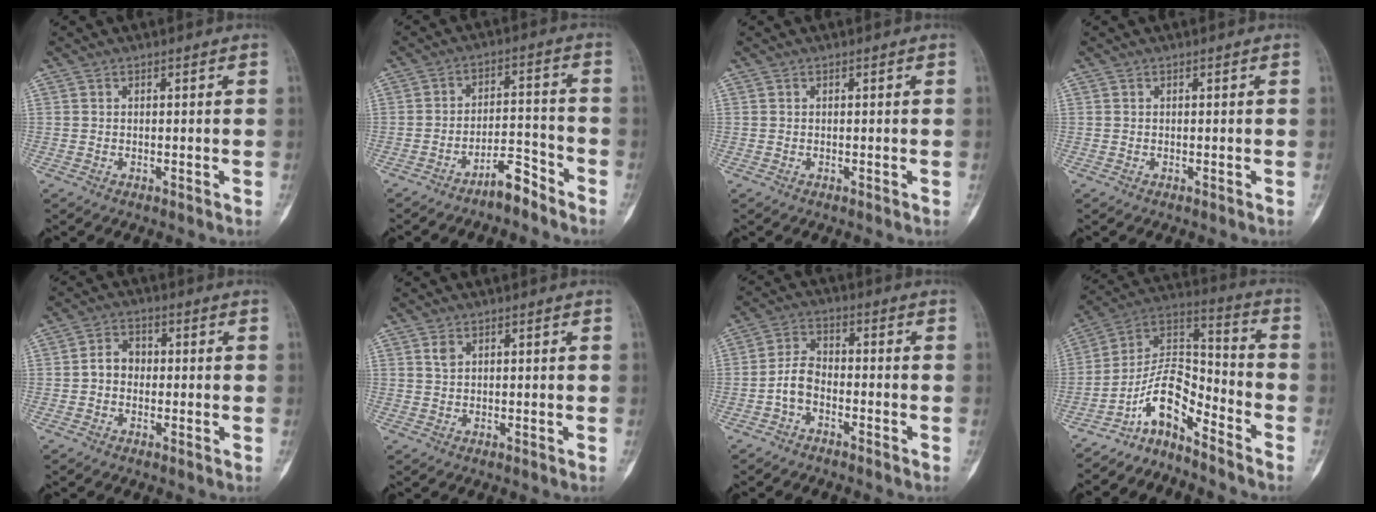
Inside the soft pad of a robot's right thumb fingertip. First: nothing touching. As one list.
[{"total": 5.8, "force": [-4.8, 1.5, 2.8], "torque": [-0.041, 0.054, -0.084]}, {"total": 0.0}, {"total": 0.0}, {"total": 4.1, "force": [-0.4, 3.3, 2.4], "torque": [-0.028, 0.017, -0.015]}, {"total": 1.5, "force": [0.9, 0.9, 0.9], "torque": [-0.014, 0.001, 0.020]}, {"total": 4.9, "force": [-2.2, 3.0, 3.2], "torque": [-0.058, 0.027, -0.051]}, {"total": 10.8, "force": [-7.9, 4.0, 6.3], "torque": [-0.106, 0.101, -0.153]}]